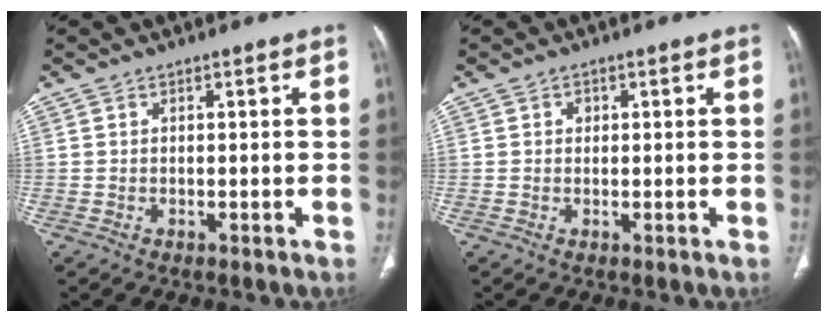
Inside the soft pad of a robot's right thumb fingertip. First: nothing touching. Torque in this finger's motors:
{"motor_torque": [-0.60, 0.54, 0.26, -0.10, -0.02]}